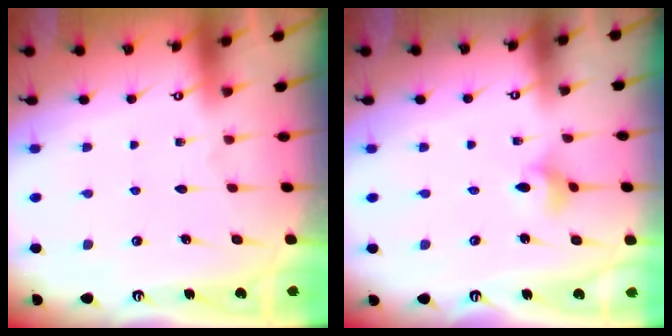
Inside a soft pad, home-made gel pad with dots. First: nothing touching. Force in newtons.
{"total": 3.0, "press": 2.9, "slide": 0.6}